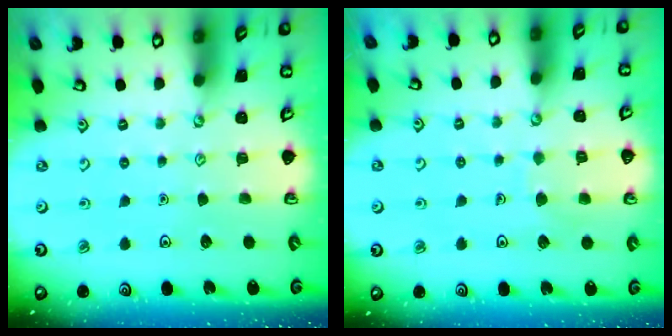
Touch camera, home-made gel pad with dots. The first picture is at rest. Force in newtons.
{"total": 5.4, "press": 5.4, "slide": 0.3}